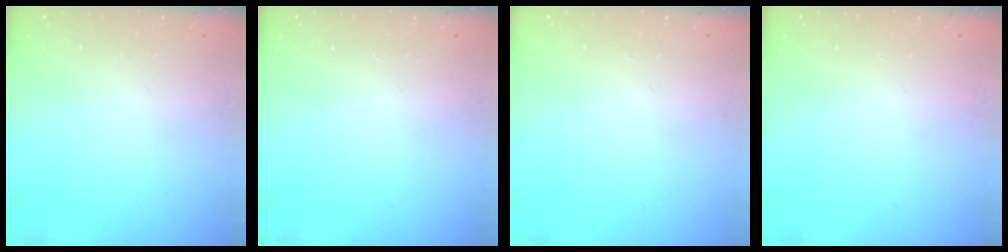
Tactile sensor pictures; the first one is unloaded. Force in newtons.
{"total": 0.0}
{"total": 0.0}
{"total": 0.0}